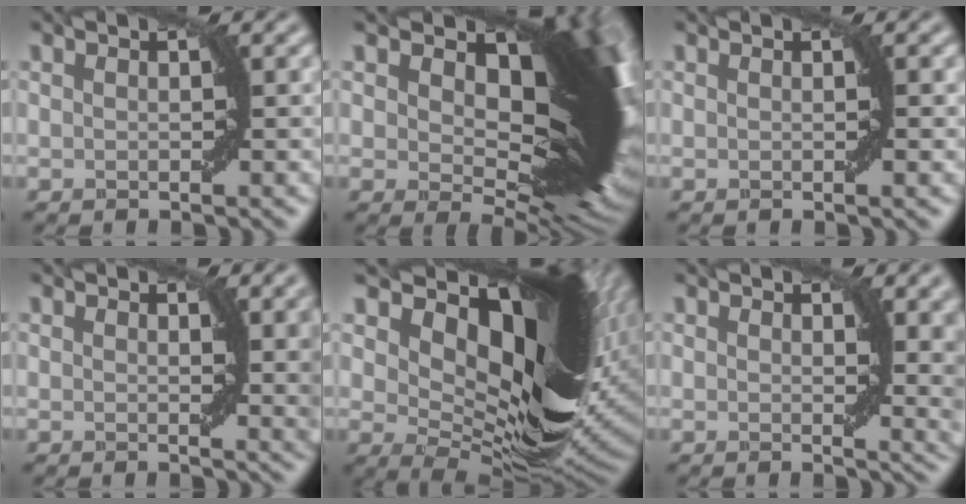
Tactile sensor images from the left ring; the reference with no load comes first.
{"total": 19.1, "force": [5.5, 9.1, 15.9], "torque": [-0.200, 0.021, 0.093]}
{"total": 0.5, "force": [0.1, -0.1, 0.5], "torque": [-0.007, 0.001, 0.002]}
{"total": 4.9, "force": [1.6, 1.5, 4.3], "torque": [-0.041, -0.002, 0.026]}
{"total": 18.3, "force": [6.7, 8.7, 14.7], "torque": [-0.208, 0.018, 0.111]}
{"total": 5.6, "force": [1.7, 2.3, 4.8], "torque": [-0.037, -0.007, 0.033]}